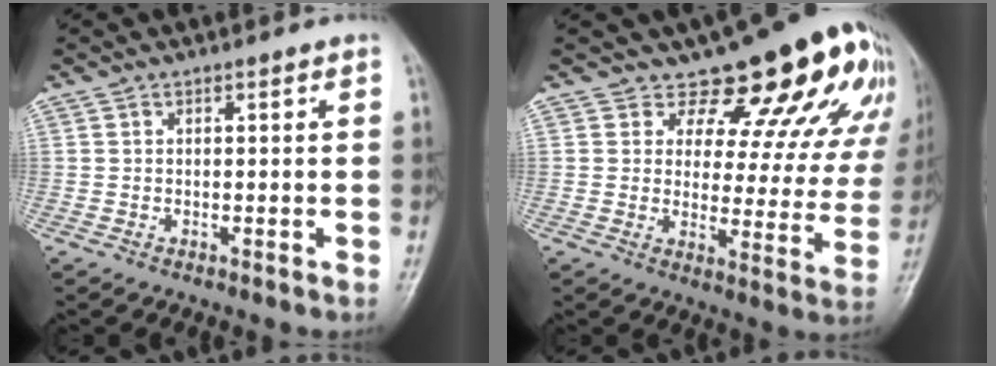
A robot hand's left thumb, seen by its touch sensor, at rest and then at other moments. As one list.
[{"total": 18.7, "force": [15.1, 8.0, 7.5], "torque": [-0.034, -0.094, 0.170]}]